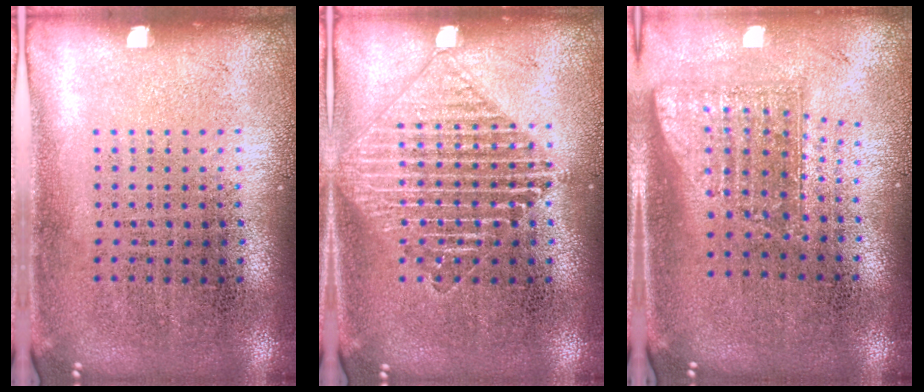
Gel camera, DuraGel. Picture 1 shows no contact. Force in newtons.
{"total": 2.8, "press": 2.8, "slide": 0.5}
{"total": 1.7, "press": 1.2, "slide": 1.1}